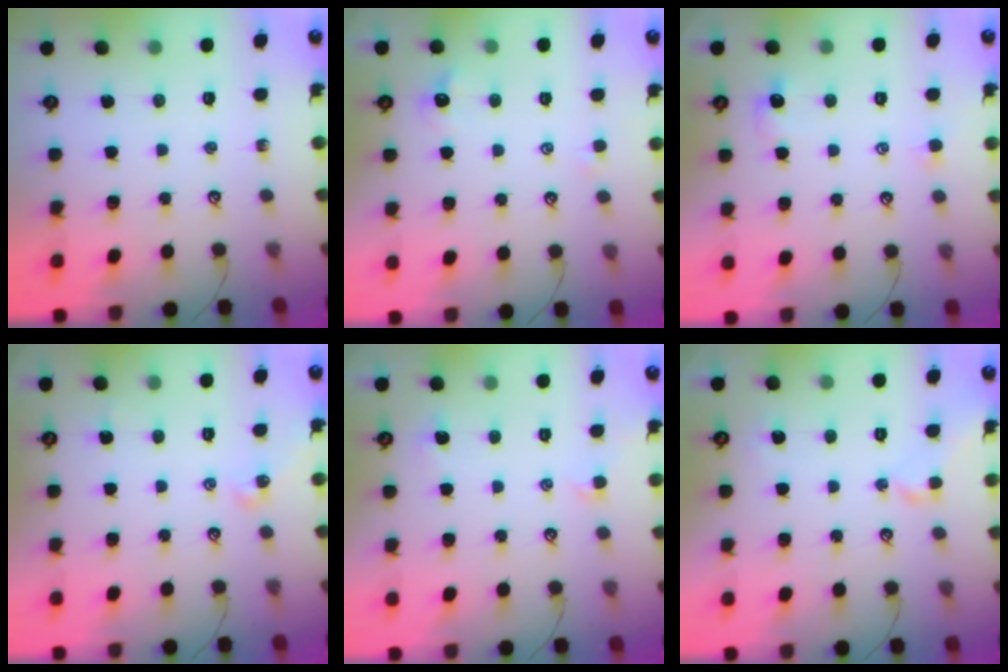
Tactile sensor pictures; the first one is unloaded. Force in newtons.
{"total": 0.7, "press": 0.1, "slide": 0.7}
{"total": 1.2, "press": 0.9, "slide": 0.7}
{"total": 5.6, "press": 5.5, "slide": 0.7}
{"total": 1.2, "press": 1.2, "slide": 0.4}
{"total": 1.0, "press": 0.7, "slide": 0.7}